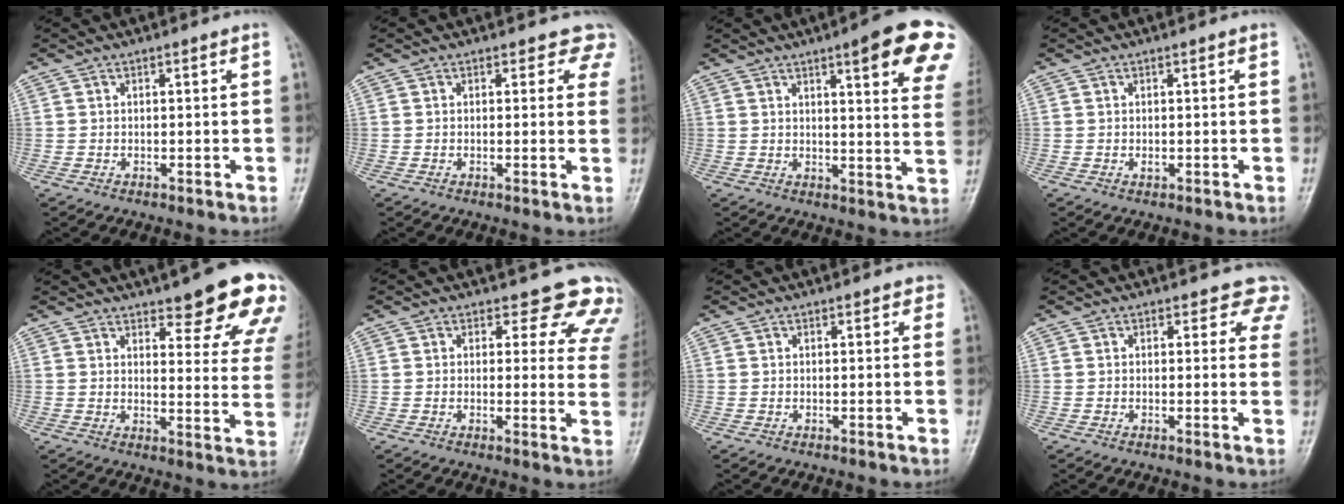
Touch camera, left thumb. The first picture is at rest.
{"total": 4.3, "force": [3.3, 2.5, 1.0], "torque": [0.028, -0.011, 0.011]}
{"total": 16.5, "force": [9.0, 3.1, 13.4], "torque": [-0.144, -0.033, 0.102]}
{"total": 0.6, "force": [0.1, 0.4, 0.5], "torque": [-0.008, -0.001, 0.002]}
{"total": 16.4, "force": [11.3, 4.5, 11.0], "torque": [-0.095, -0.061, 0.130]}
{"total": 10.9, "force": [9.4, 4.8, 2.6], "torque": [0.025, -0.057, 0.069]}
{"total": 1.2, "force": [0.7, 0.8, 0.6], "torque": [0.009, -0.001, 0.002]}
{"total": 5.2, "force": [4.2, 2.9, 1.0], "torque": [0.031, -0.015, 0.020]}